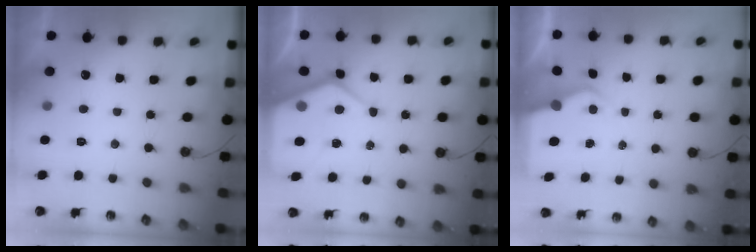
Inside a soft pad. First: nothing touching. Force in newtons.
{"total": 10.2, "press": 10.2, "slide": 0.9}
{"total": 3.9, "press": 3.9, "slide": 0.5}